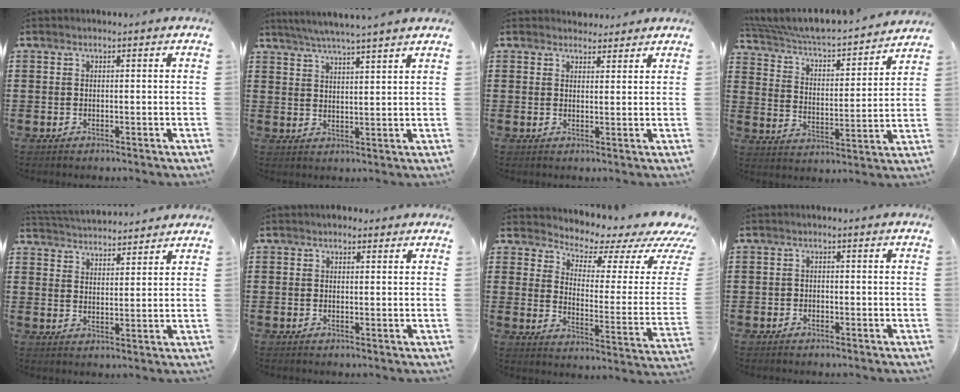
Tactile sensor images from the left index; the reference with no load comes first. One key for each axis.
{"total": 4.4, "fx": 4.1, "fy": -0.8, "fz": 1.5, "tx": -0.043, "ty": -0.018, "tz": 0.070}
{"total": 2.4, "fx": 2.2, "fy": 0.9, "fz": 0.0, "tx": 0.002, "ty": -0.002, "tz": 0.040}
{"total": 4.1, "fx": 3.8, "fy": 0.4, "fz": 1.4, "tx": -0.048, "ty": -0.039, "tz": 0.055}
{"total": 3.8, "fx": 3.7, "fy": 0.2, "fz": -0.2, "tx": -0.012, "ty": -0.022, "tz": 0.065}
{"total": 1.2, "fx": 0.9, "fy": 0.9, "fz": 0.2, "tx": -0.008, "ty": 0.008, "tz": 0.016}
{"total": 4.0, "fx": 3.5, "fy": 1.4, "fz": 1.5, "tx": -0.036, "ty": -0.038, "tz": 0.050}
{"total": 1.0, "fx": -0.8, "fy": 0.5, "fz": 0.0, "tx": -0.004, "ty": 0.002, "tz": -0.019}